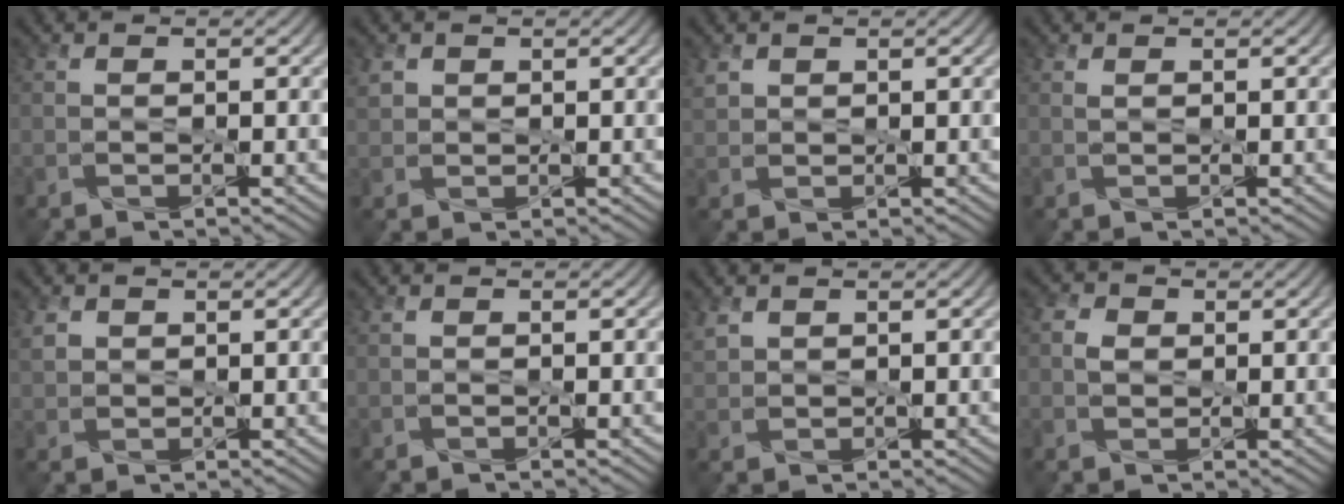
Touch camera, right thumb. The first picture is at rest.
{"total": 1.8, "force": [0.8, 1.5, 0.6], "torque": [-0.026, 0.002, 0.018]}
{"total": 1.9, "force": [1.1, 1.4, 0.6], "torque": [-0.025, 0.003, 0.026]}
{"total": 0.5, "force": [0.3, 0.2, 0.4], "torque": [-0.012, 0.000, 0.006]}
{"total": 2.3, "force": [1.0, 1.9, 1.0], "torque": [-0.037, 0.002, 0.021]}
{"total": 0.0}
{"total": 2.1, "force": [1.4, 1.4, 0.8], "torque": [-0.030, 0.004, 0.032]}
{"total": 2.1, "force": [0.0, 1.7, 1.2], "torque": [-0.034, 0.002, -0.006]}